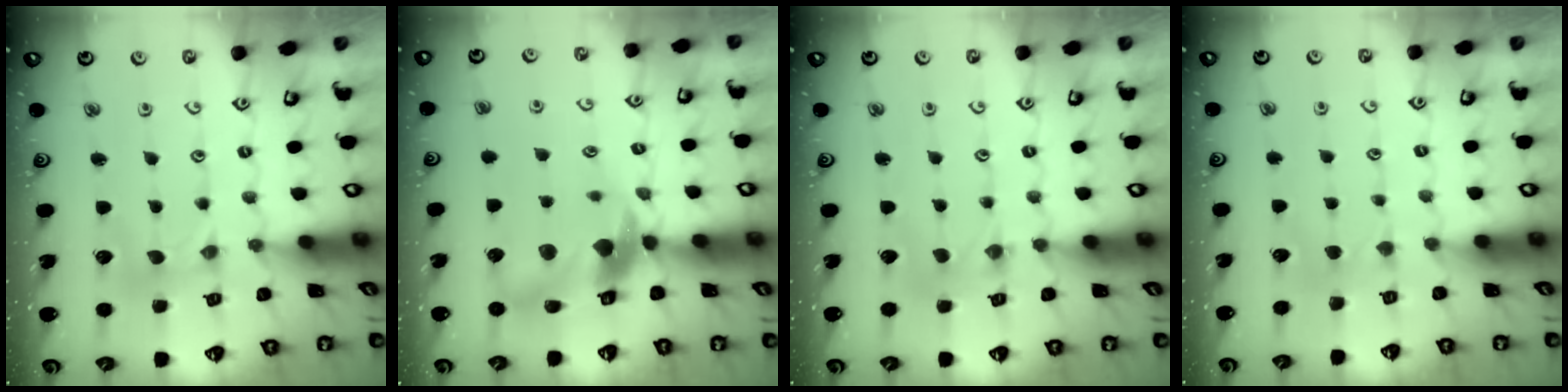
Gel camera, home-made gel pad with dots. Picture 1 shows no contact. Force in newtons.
{"total": 12.2, "press": 12.0, "slide": 1.9}
{"total": 0.0}
{"total": 2.5, "press": 2.4, "slide": 0.4}